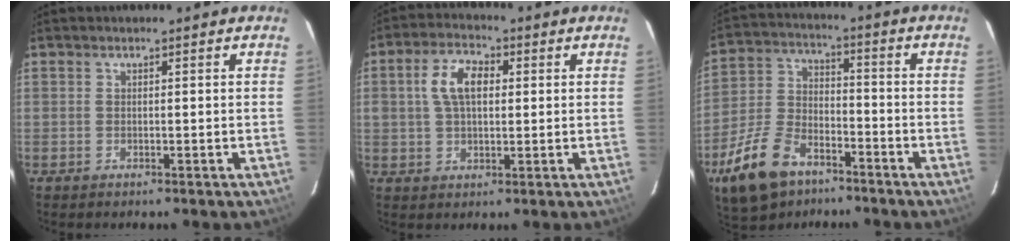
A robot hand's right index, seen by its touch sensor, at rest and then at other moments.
{"total": 7.6, "force": [1.5, 4.5, 5.9], "torque": [-0.112, 0.019, 0.029]}
{"total": 14.9, "force": [-9.4, 8.0, 8.4], "torque": [-0.195, 0.001, -0.168]}